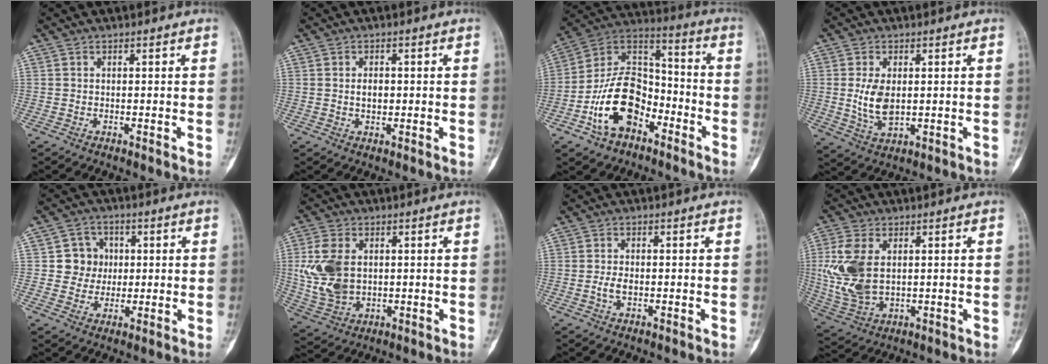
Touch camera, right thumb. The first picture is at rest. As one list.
[{"total": 2.2, "force": [0.1, 1.5, 1.6], "torque": [-0.017, 0.001, 0.003]}, {"total": 18.0, "force": [-7.9, 11.4, 11.5], "torque": [-0.178, 0.079, -0.148]}, {"total": 6.7, "force": [0.4, 3.8, 5.5], "torque": [-0.107, -0.010, 0.016]}, {"total": 6.4, "force": [0.8, 6.2, 1.6], "torque": [0.016, 0.009, 0.009]}, {"total": 11.6, "force": [1.4, 7.9, 8.4], "torque": [-0.175, -0.004, 0.040]}, {"total": 2.3, "force": [-0.4, 1.2, 1.9], "torque": [-0.042, 0.002, -0.007]}, {"total": 12.2, "force": [1.8, 7.5, 9.5], "torque": [-0.213, -0.004, 0.045]}]